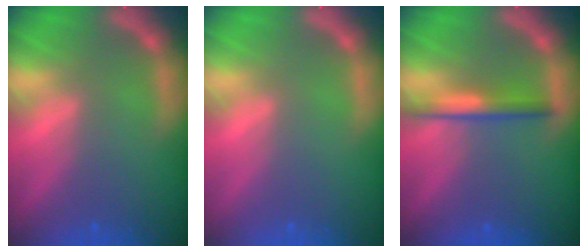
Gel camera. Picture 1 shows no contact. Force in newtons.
{"total": 0.0}
{"total": 3.0}